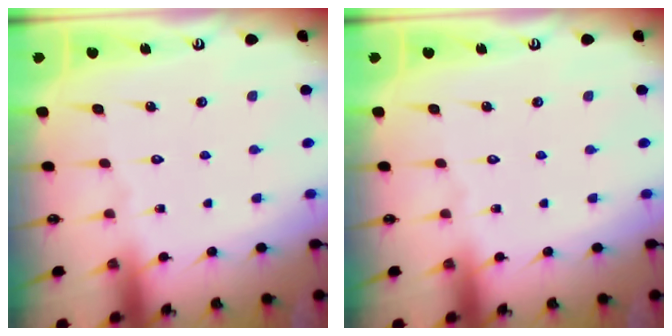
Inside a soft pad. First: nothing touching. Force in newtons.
{"total": 0.0}